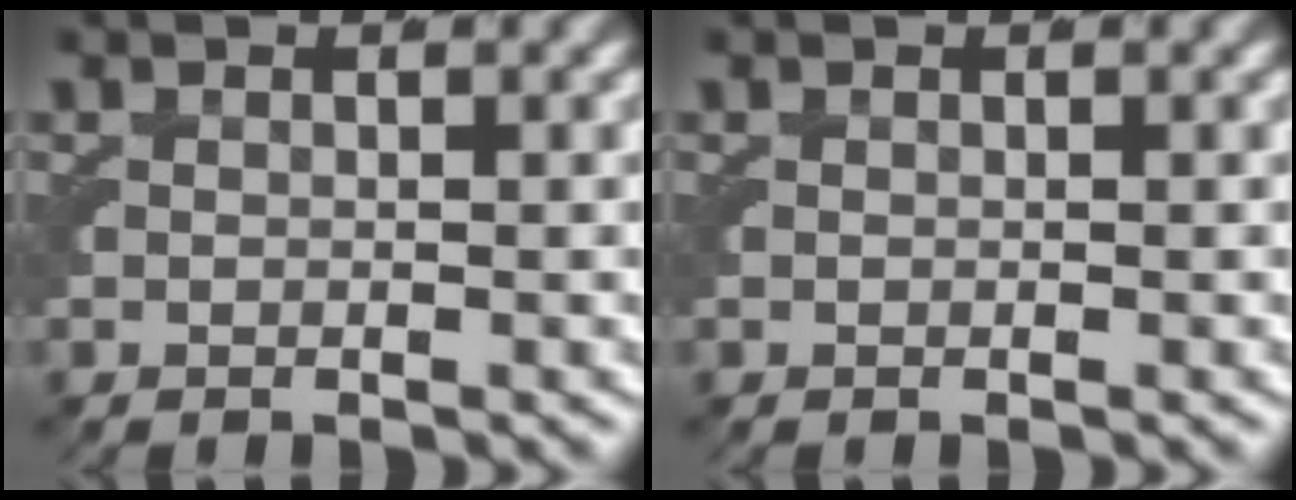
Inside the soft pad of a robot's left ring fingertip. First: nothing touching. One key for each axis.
{"total": 0.0}